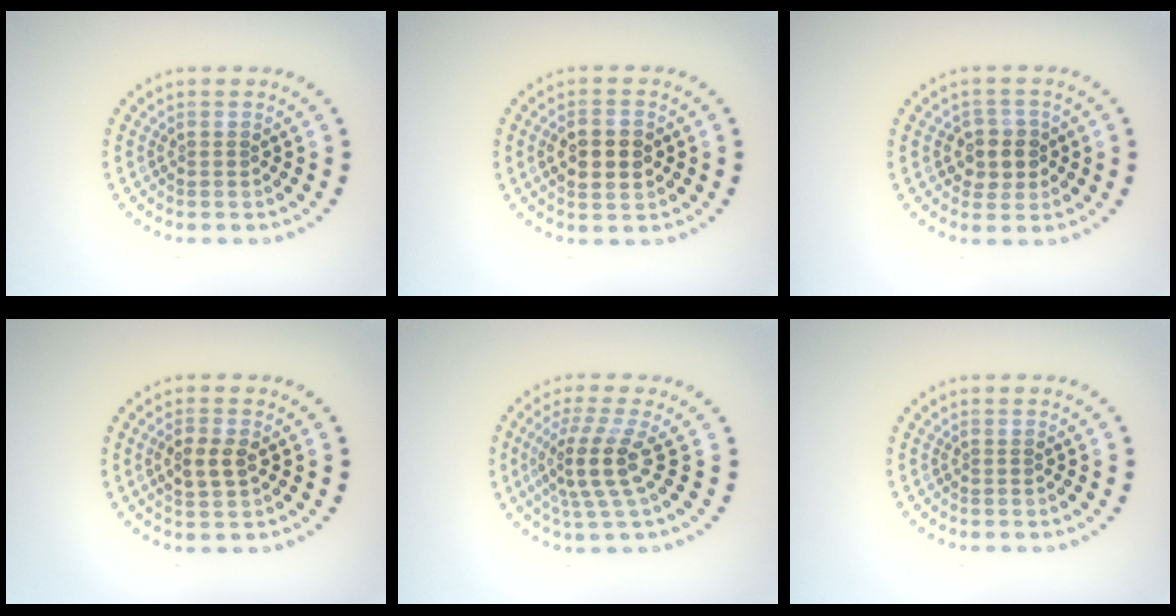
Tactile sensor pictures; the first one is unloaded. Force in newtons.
{"total": 4.1, "press": 4.1, "slide": 0.1}
{"total": 2.6, "press": 2.5, "slide": 0.8}
{"total": 2.4, "press": 2.4, "slide": 0.2}
{"total": 3.9, "press": 2.8, "slide": 2.7}
{"total": 0.0}